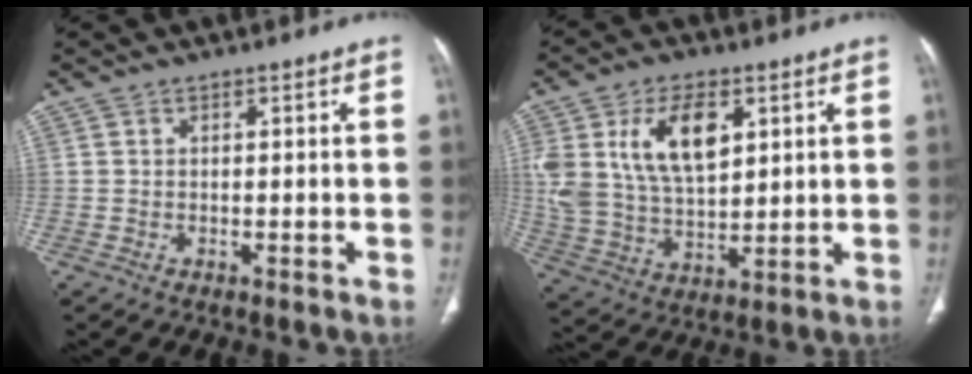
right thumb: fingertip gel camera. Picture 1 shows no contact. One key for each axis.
{"total": 15.5, "fx": 5.4, "fy": 8.7, "fz": 11.6, "tx": -0.209, "ty": -0.015, "tz": 0.114}